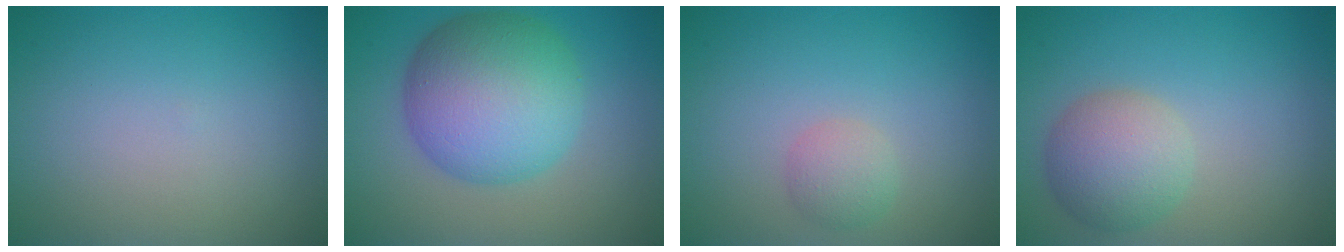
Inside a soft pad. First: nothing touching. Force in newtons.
{"total": 10.0, "press": 10.0, "slide": 0.2}
{"total": 1.8, "press": 1.8, "slide": 0.1}
{"total": 4.4, "press": 4.4, "slide": 0.2}